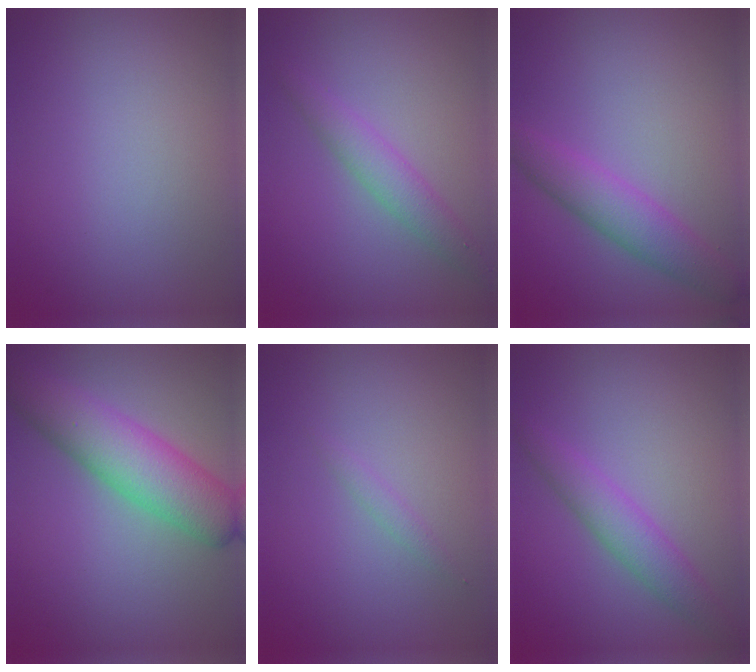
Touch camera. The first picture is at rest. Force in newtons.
{"total": 2.5, "press": 2.5, "slide": 0.1}
{"total": 3.6, "press": 3.6, "slide": 0.0}
{"total": 6.7, "press": 6.7, "slide": 0.1}
{"total": 0.7, "press": 0.7, "slide": 0.0}
{"total": 3.0, "press": 3.0, "slide": 0.1}